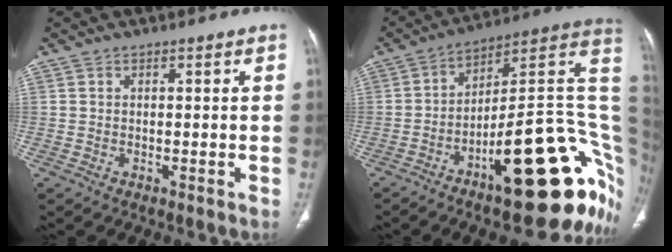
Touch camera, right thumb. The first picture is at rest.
{"total": 28.7, "force": [-7.9, 8.9, 26.1], "torque": [-0.255, 0.063, -0.107]}